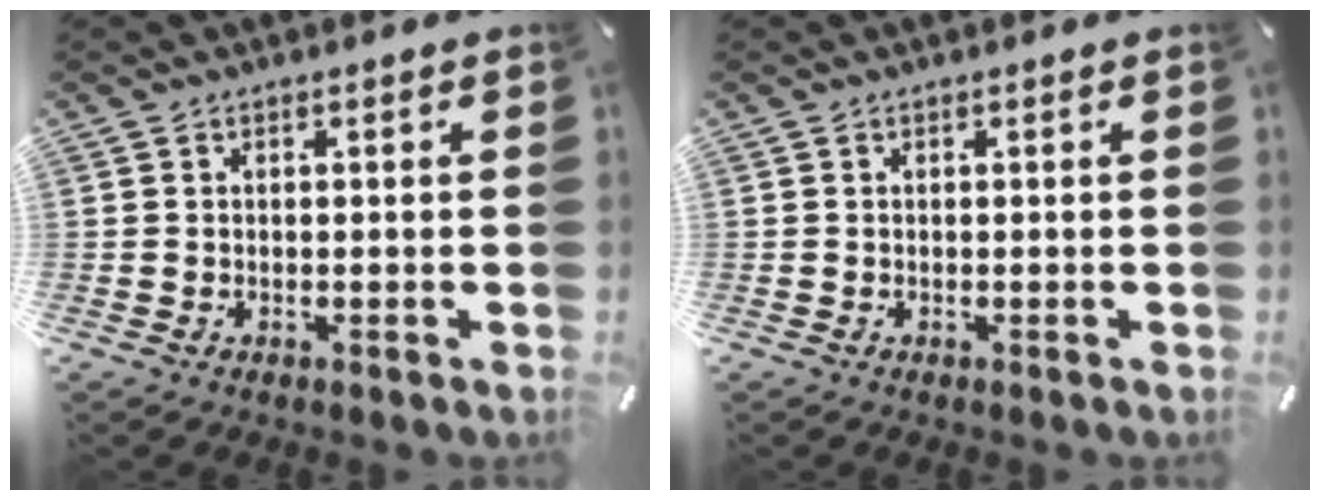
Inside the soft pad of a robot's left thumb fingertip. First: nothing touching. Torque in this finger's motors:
{"motor_torque": [-0.06, 0.06, -0.02, 0.02, 0.00]}